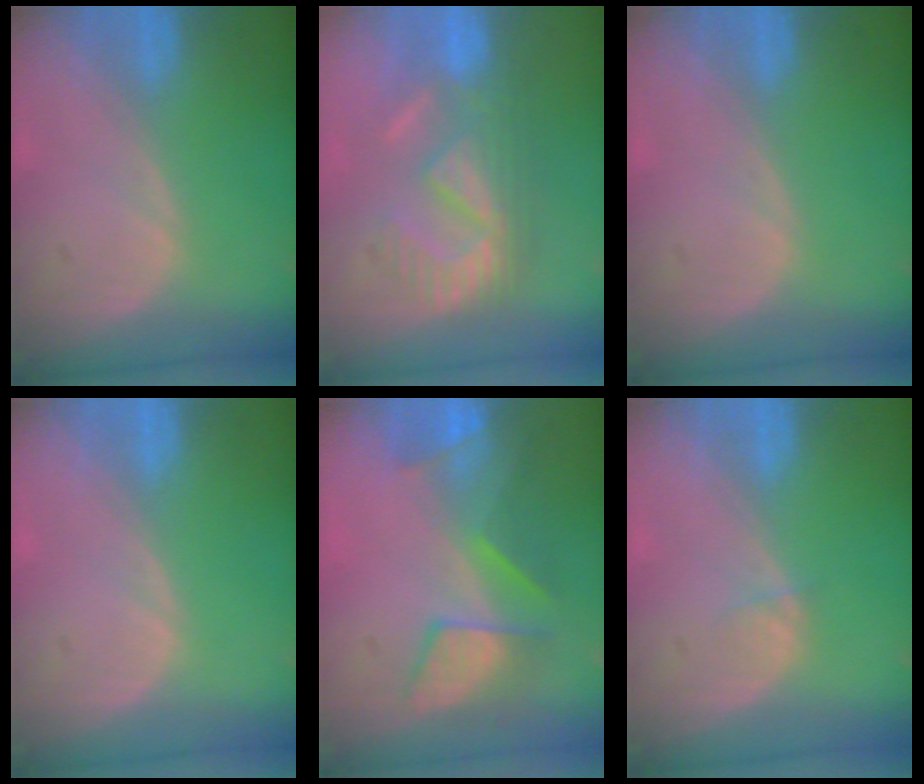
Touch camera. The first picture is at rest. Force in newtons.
{"total": 8.7, "press": 8.5, "slide": 1.6}
{"total": 0.0}
{"total": 0.0}
{"total": 8.1, "press": 7.6, "slide": 2.7}
{"total": 0.8, "press": 0.8, "slide": 0.1}